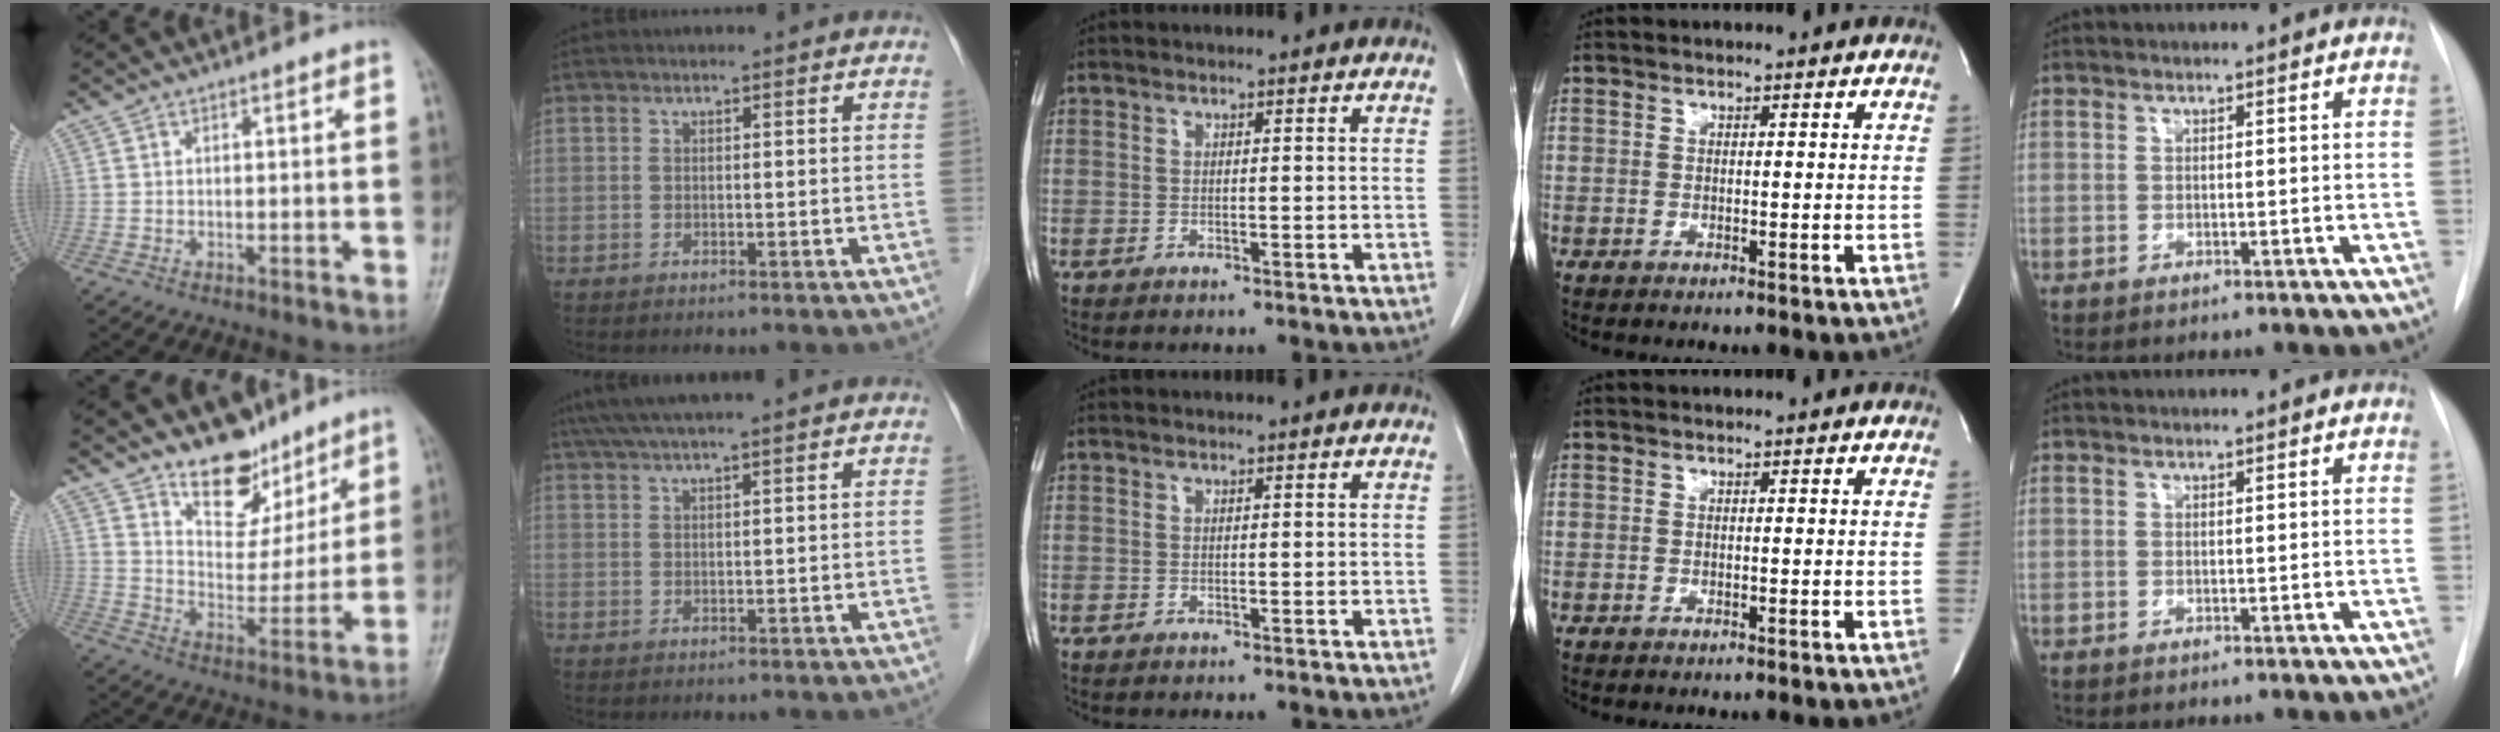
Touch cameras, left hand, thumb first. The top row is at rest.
{"thumb": {"total": 11.9, "force": [9.0, 6.3, 4.4], "torque": [-0.030, -0.069, 0.158]}, "index": {"total": 6.1, "force": [5.0, -1.1, 3.4], "torque": [-0.054, 0.033, 0.083]}}